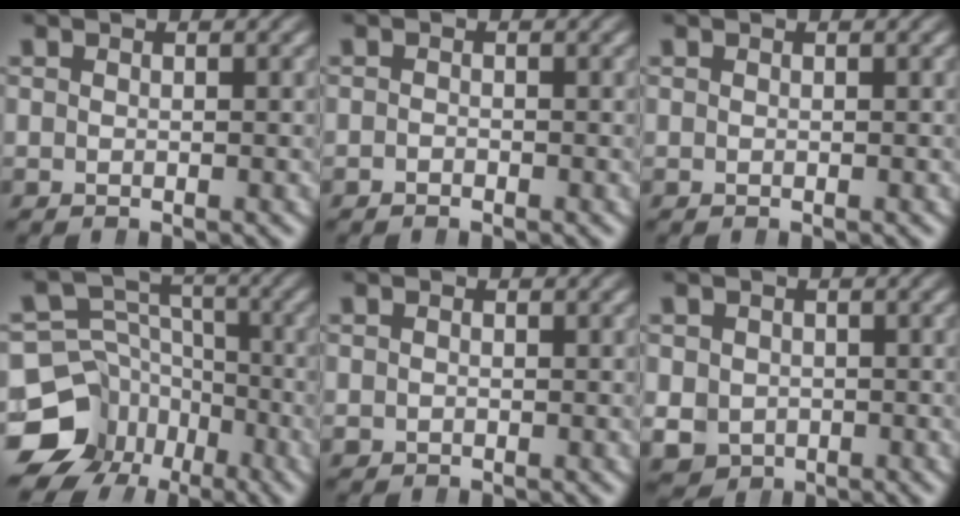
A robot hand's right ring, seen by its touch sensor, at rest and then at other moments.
{"total": 0.8, "force": [-0.8, 0.0, -0.2], "torque": [0.013, -0.003, -0.013]}
{"total": 0.0}
{"total": 13.1, "force": [-4.9, 10.9, 5.5], "torque": [-0.077, -0.050, -0.073]}
{"total": 1.1, "force": [-0.3, 1.0, 0.3], "torque": [-0.012, -0.012, 0.005]}
{"total": 5.5, "force": [-1.6, 4.9, 1.9], "torque": [-0.040, -0.034, -0.009]}